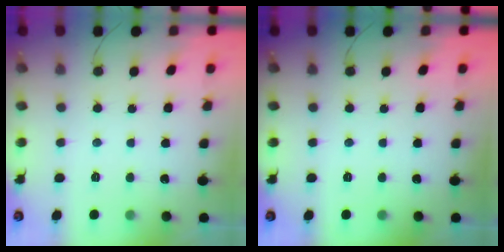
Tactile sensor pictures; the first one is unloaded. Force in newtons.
{"total": 0.0}